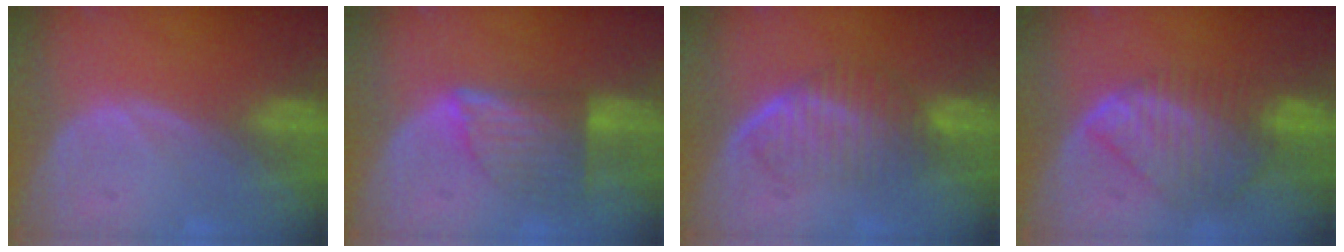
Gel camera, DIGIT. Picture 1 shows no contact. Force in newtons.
{"total": 7.2, "press": 6.3, "slide": 3.4}
{"total": 6.1, "press": 6.1, "slide": 1.1}
{"total": 8.5, "press": 7.6, "slide": 3.9}